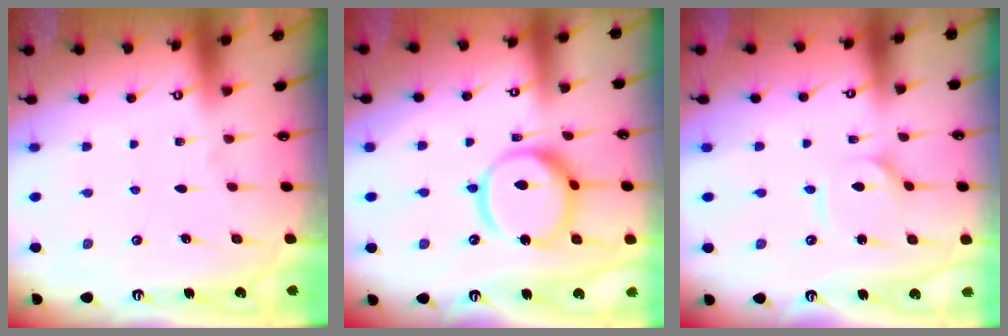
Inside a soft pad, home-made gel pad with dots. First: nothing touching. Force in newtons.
{"total": 14.0, "press": 13.9, "slide": 1.5}
{"total": 2.9, "press": 2.9, "slide": 0.4}